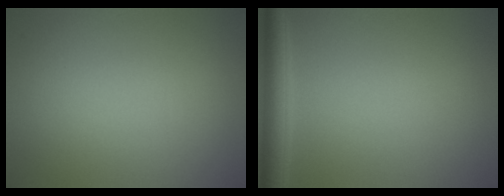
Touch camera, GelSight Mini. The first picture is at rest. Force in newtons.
{"total": 3.0, "press": 3.0, "slide": 0.1}